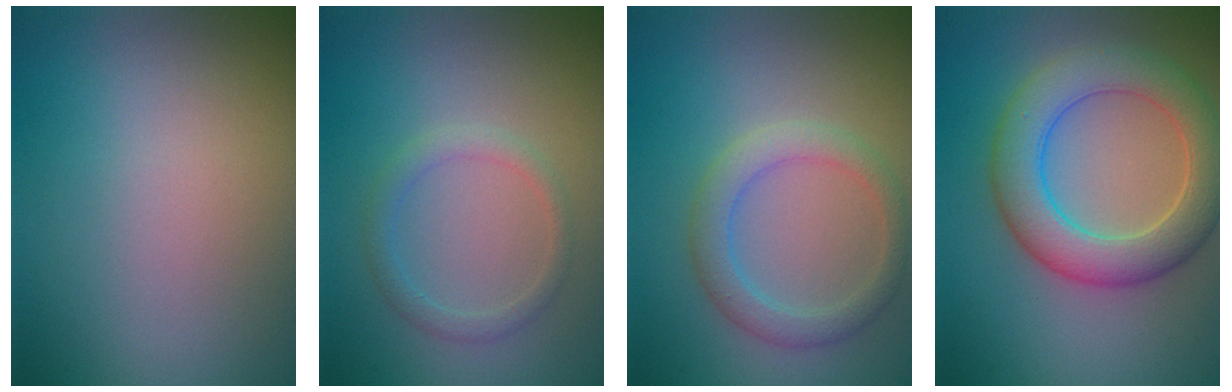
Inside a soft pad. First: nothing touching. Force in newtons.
{"total": 1.6, "press": 1.6, "slide": 0.0}
{"total": 2.9, "press": 2.9, "slide": 0.2}
{"total": 6.6, "press": 6.6, "slide": 0.2}